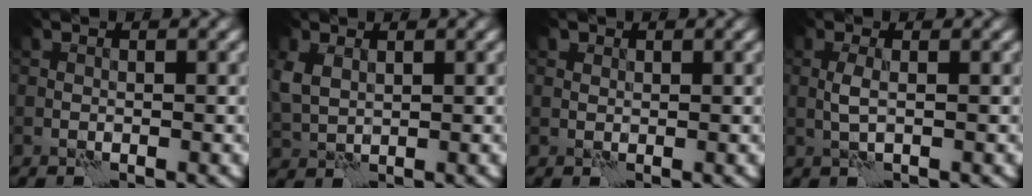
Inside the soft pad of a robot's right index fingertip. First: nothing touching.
{"total": 2.4, "force": [1.2, 1.6, 1.4], "torque": [-0.043, 0.000, 0.026]}
{"total": 0.9, "force": [0.7, 0.6, 0.0], "torque": [0.002, -0.004, 0.004]}
{"total": 1.1, "force": [0.2, -0.1, 1.1], "torque": [-0.027, 0.002, 0.001]}